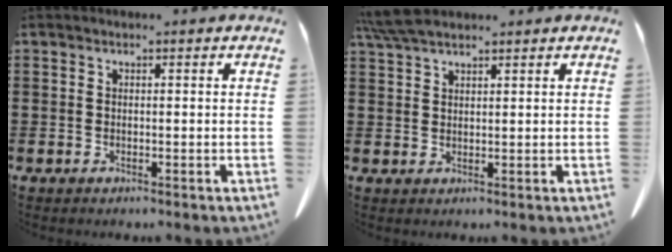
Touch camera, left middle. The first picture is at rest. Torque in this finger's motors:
{"motor_torque": [0.62, 0.41, 0.12, 0.05]}